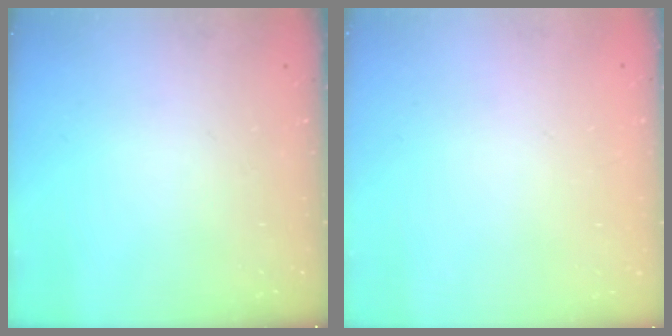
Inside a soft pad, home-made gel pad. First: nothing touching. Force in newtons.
{"total": 2.0, "press": 2.0, "slide": 0.1}